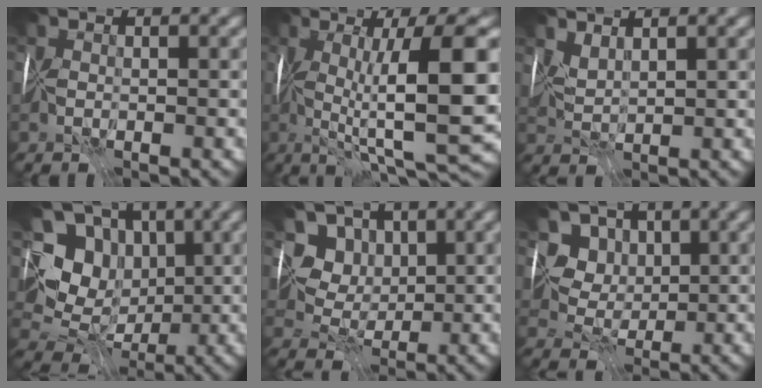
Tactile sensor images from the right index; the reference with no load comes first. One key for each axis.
{"total": 11.8, "fx": 0.7, "fy": 0.7, "fz": 11.7, "tx": -0.184, "ty": 0.007, "tz": 0.032}
{"total": 1.9, "fx": 1.8, "fy": -0.6, "fz": 0.1, "tx": -0.004, "ty": 0.001, "tz": 0.043}
{"total": 9.6, "fx": 2.7, "fy": 7.8, "fz": 4.9, "tx": -0.093, "ty": 0.011, "tz": 0.043}
{"total": 4.7, "fx": 2.4, "fy": 3.8, "fz": 1.6, "tx": -0.019, "ty": 0.001, "tz": 0.025}
{"total": 4.3, "fx": 2.3, "fy": 3.4, "fz": 1.2, "tx": -0.011, "ty": -0.005, "tz": 0.028}